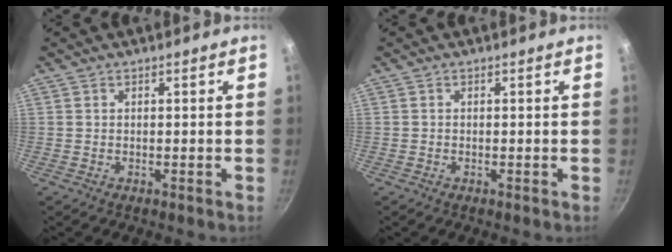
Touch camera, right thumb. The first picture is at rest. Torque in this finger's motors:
{"motor_torque": [0.17, 0.04, 0.02, 0.41, 0.04]}